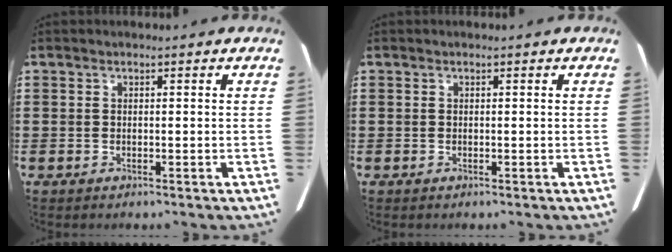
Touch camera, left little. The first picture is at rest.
{"total": 0.0}